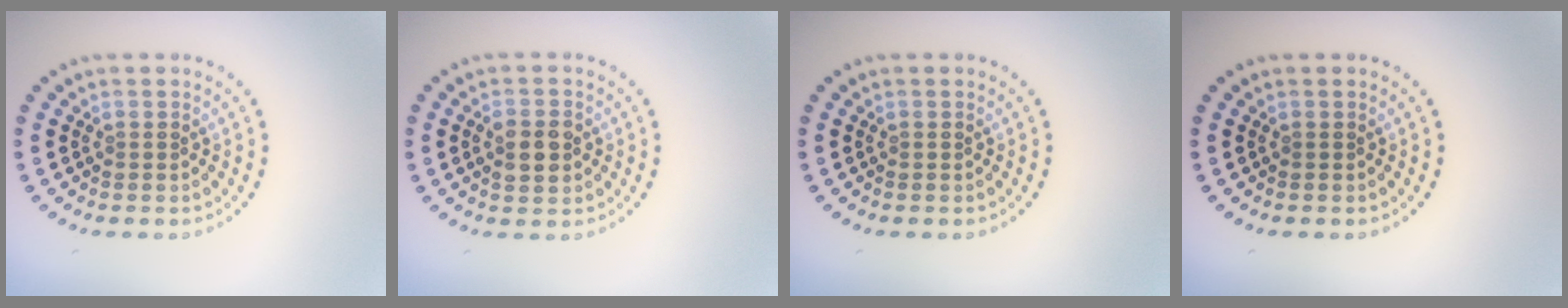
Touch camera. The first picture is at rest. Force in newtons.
{"total": 2.9, "press": 2.9, "slide": 0.3}
{"total": 0.0}
{"total": 0.0}